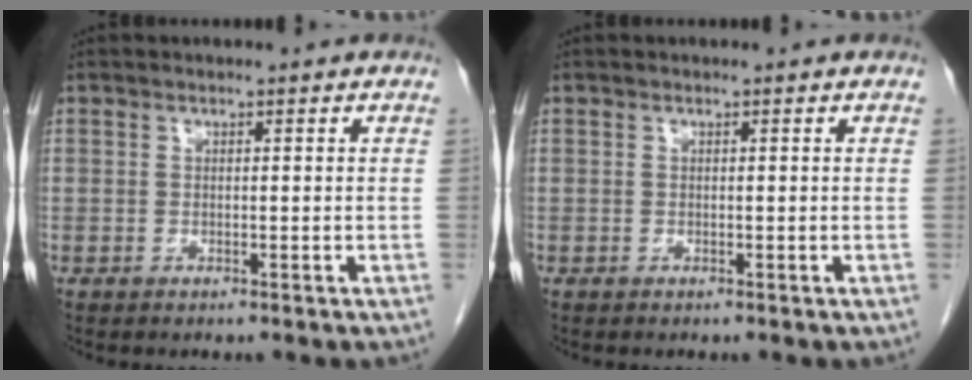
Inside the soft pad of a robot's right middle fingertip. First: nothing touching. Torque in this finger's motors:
{"motor_torque": [0.00, 0.00, 0.00, -0.01]}